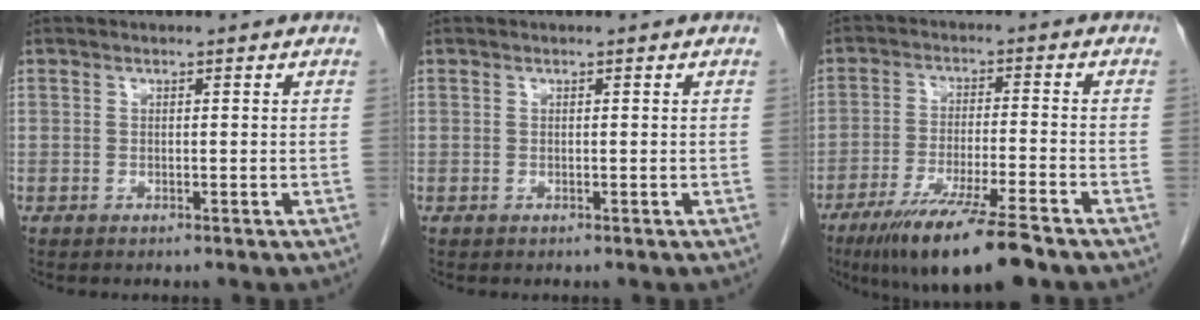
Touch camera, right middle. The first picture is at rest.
{"total": 0.0}
{"total": 12.3, "force": [-8.7, 0.5, 8.7], "torque": [-0.147, -0.033, -0.144]}